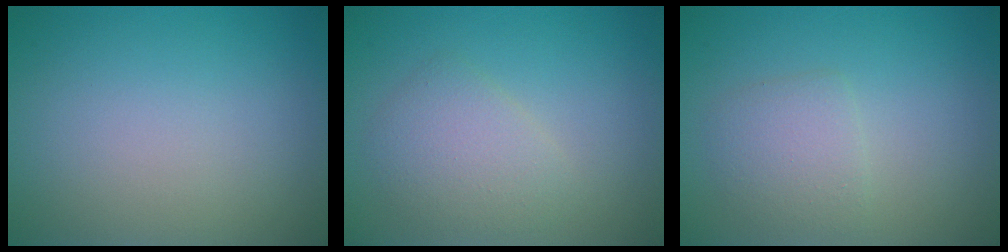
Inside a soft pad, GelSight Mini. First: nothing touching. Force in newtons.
{"total": 2.8, "press": 2.8, "slide": 0.2}
{"total": 2.3, "press": 2.3, "slide": 0.0}